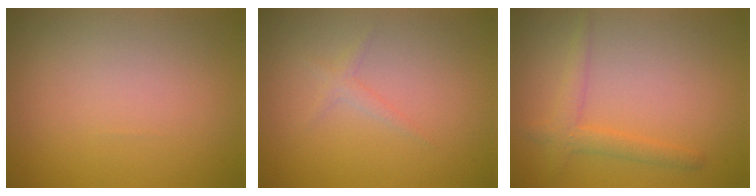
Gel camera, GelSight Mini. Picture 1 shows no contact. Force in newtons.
{"total": 0.9, "press": 0.9, "slide": 0.1}
{"total": 2.2, "press": 2.2, "slide": 0.0}